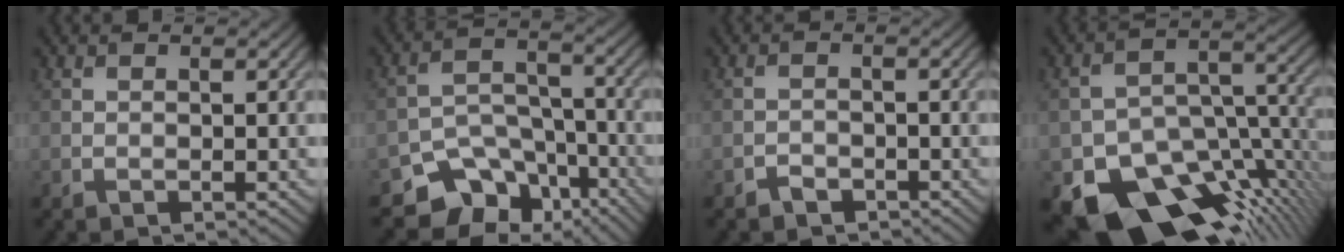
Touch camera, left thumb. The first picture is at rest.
{"total": 10.4, "force": [-7.5, 6.4, 3.5], "torque": [-0.058, -0.002, -0.119]}
{"total": 1.6, "force": [-1.3, 0.8, 0.4], "torque": [-0.003, 0.002, -0.028]}
{"total": 16.1, "force": [-9.5, 9.1, 9.3], "torque": [-0.155, -0.044, -0.134]}